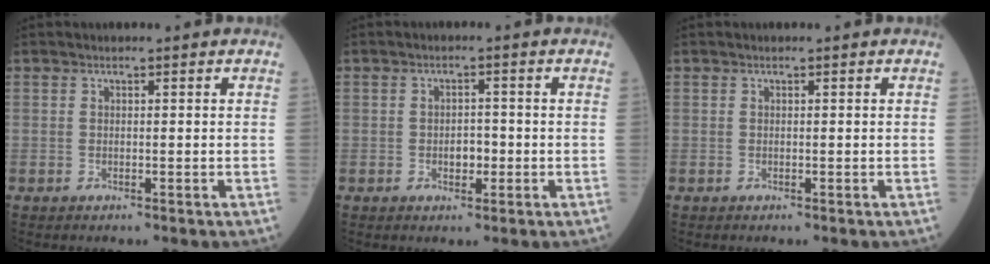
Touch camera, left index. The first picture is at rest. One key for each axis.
{"total": 2.4, "fx": -0.7, "fy": 1.5, "fz": 1.8, "tx": -0.025, "ty": 0.005, "tz": -0.009}
{"total": 0.0}